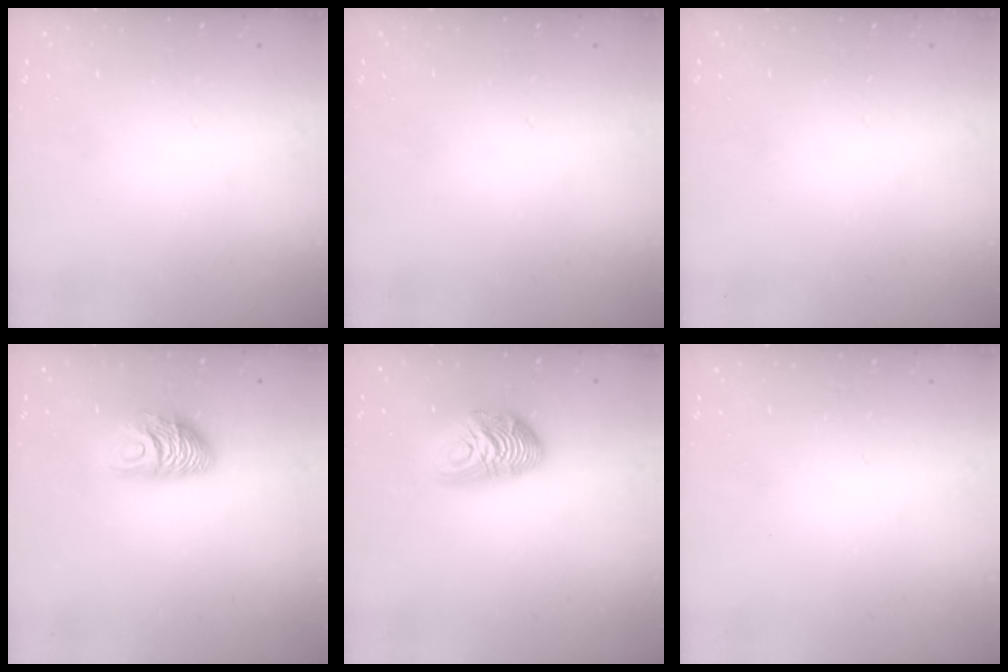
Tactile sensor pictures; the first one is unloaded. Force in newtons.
{"total": 0.0}
{"total": 0.0}
{"total": 8.9, "press": 8.9, "slide": 0.8}
{"total": 11.1, "press": 11.1, "slide": 0.6}
{"total": 0.0}